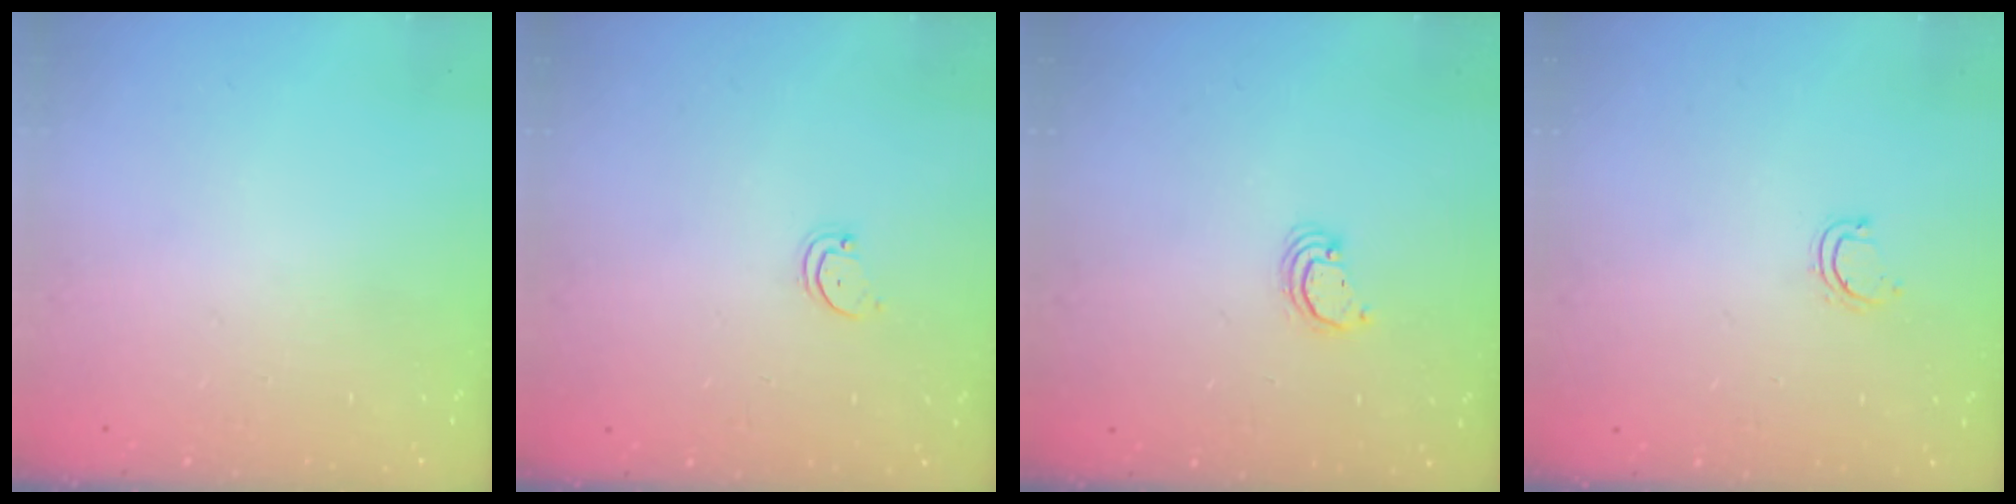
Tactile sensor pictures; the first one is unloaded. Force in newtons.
{"total": 1.5, "press": 1.5, "slide": 0.1}
{"total": 2.7, "press": 2.7, "slide": 0.2}
{"total": 4.0, "press": 3.9, "slide": 0.4}